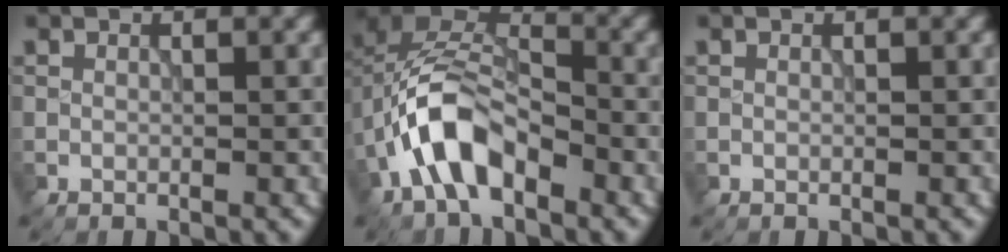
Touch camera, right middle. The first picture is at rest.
{"total": 7.8, "force": [-3.1, 4.4, 5.6], "torque": [-0.101, 0.015, -0.070]}
{"total": 0.0}